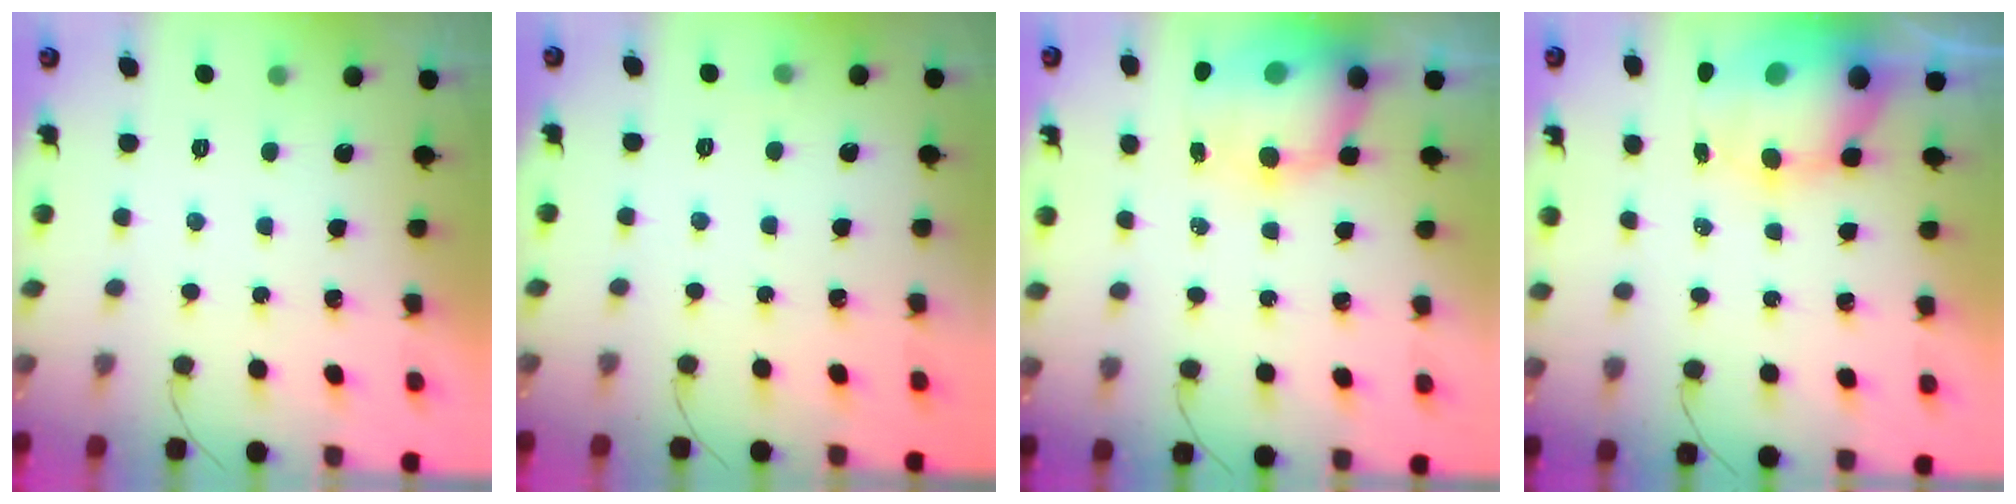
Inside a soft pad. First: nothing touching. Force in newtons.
{"total": 2.7, "press": 2.0, "slide": 1.8}
{"total": 11.2, "press": 10.9, "slide": 2.5}
{"total": 9.5, "press": 9.2, "slide": 2.3}